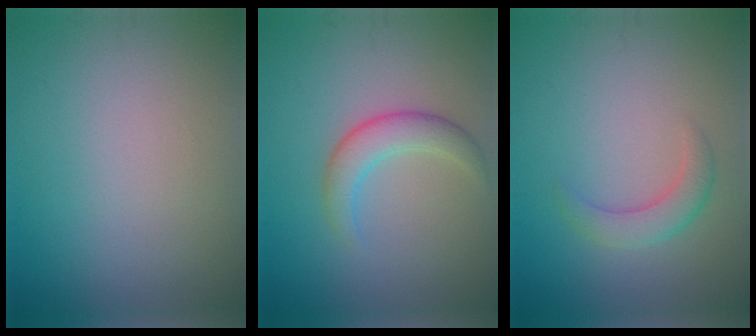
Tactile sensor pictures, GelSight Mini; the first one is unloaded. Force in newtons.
{"total": 3.0, "press": 3.0, "slide": 0.1}
{"total": 2.4, "press": 2.4, "slide": 0.2}